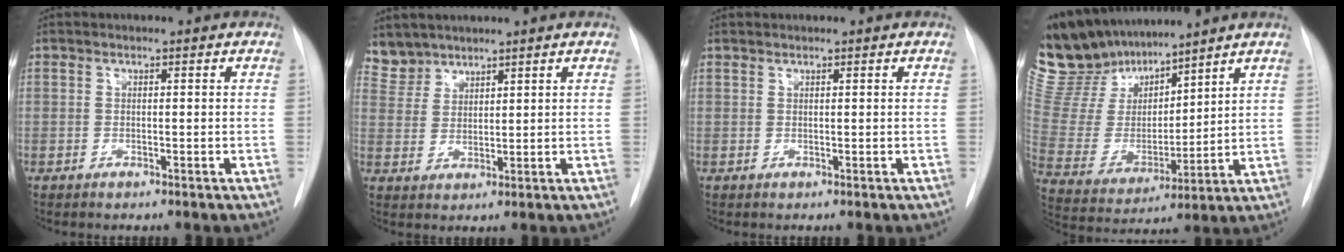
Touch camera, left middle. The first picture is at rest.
{"total": 4.6, "force": [4.2, 1.7, -0.6], "torque": [0.016, 0.005, 0.090]}
{"total": 0.6, "force": [0.5, 0.1, -0.1], "torque": [0.002, -0.001, 0.010]}
{"total": 16.7, "force": [14.9, 5.3, 5.1], "torque": [-0.109, 0.013, 0.300]}